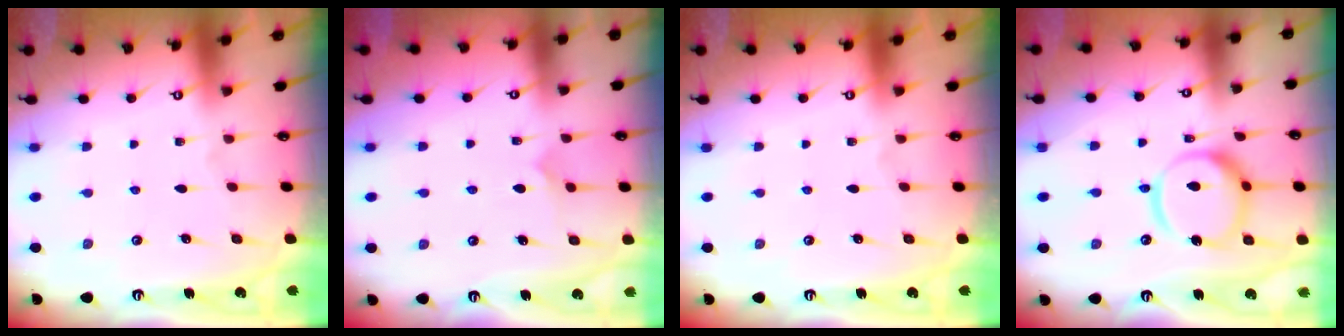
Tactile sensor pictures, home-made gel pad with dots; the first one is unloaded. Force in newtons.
{"total": 5.8, "press": 5.8, "slide": 0.5}
{"total": 0.0}
{"total": 17.3, "press": 17.1, "slide": 2.1}